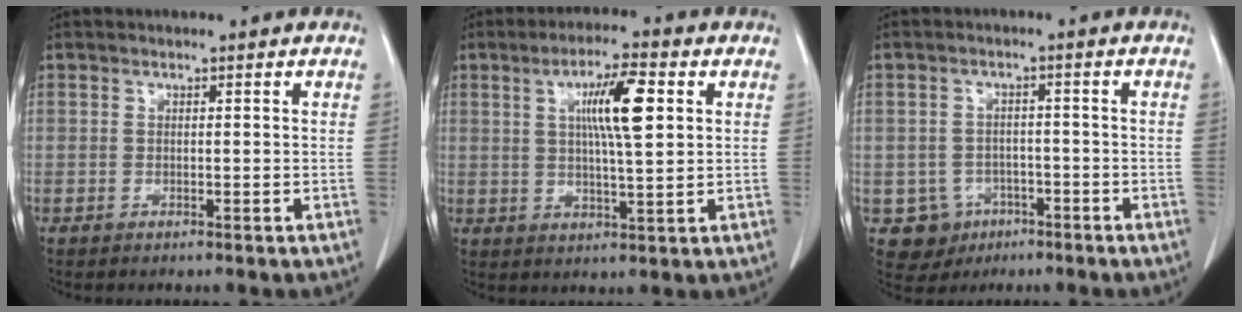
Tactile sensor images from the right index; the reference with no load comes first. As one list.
[{"total": 8.8, "force": [2.5, 1.0, 8.4], "torque": [-0.146, 0.006, 0.044]}, {"total": 5.5, "force": [-2.2, 5.0, 0.6], "torque": [-0.010, 0.010, -0.025]}]